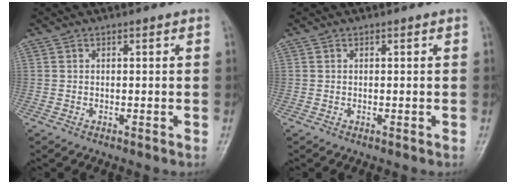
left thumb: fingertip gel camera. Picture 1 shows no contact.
{"total": 0.0}